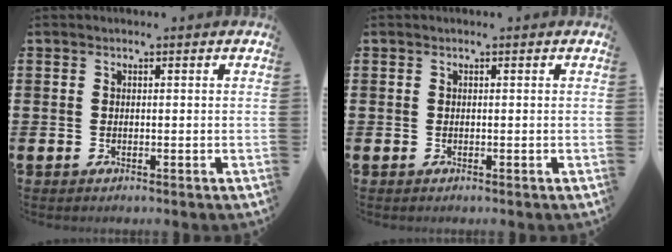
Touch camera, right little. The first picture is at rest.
{"total": 0.0}